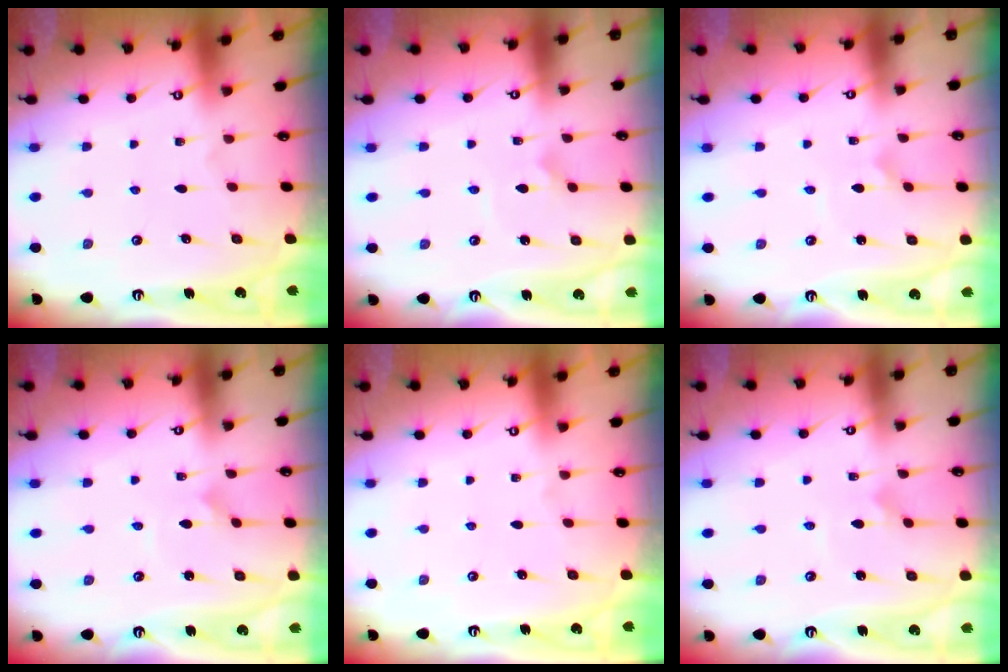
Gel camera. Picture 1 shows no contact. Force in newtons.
{"total": 3.0, "press": 3.0, "slide": 0.1}
{"total": 1.2, "press": 1.2, "slide": 0.0}
{"total": 1.7, "press": 1.7, "slide": 0.0}
{"total": 0.0}
{"total": 3.3, "press": 3.3, "slide": 0.2}